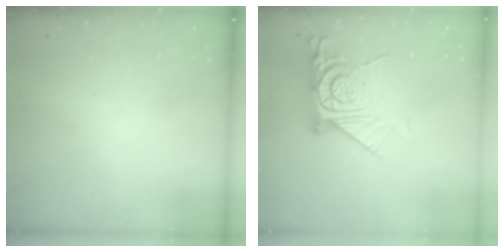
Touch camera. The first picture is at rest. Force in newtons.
{"total": 14.5, "press": 14.4, "slide": 1.2}